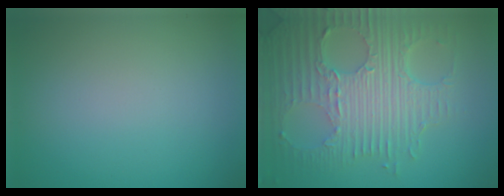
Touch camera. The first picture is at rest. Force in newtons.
{"total": 8.6, "press": 5.9, "slide": 6.2}